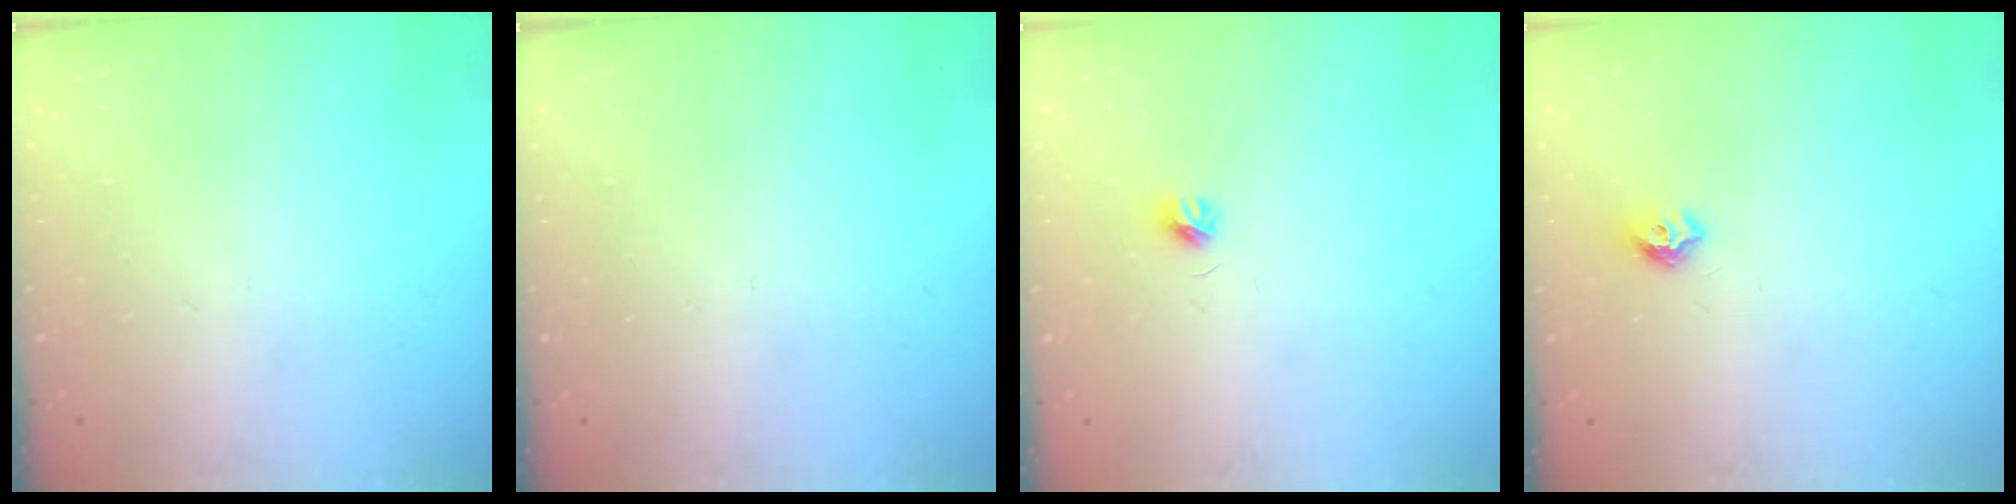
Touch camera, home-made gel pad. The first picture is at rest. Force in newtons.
{"total": 0.0}
{"total": 3.6, "press": 3.6, "slide": 0.4}
{"total": 7.2, "press": 7.2, "slide": 0.7}